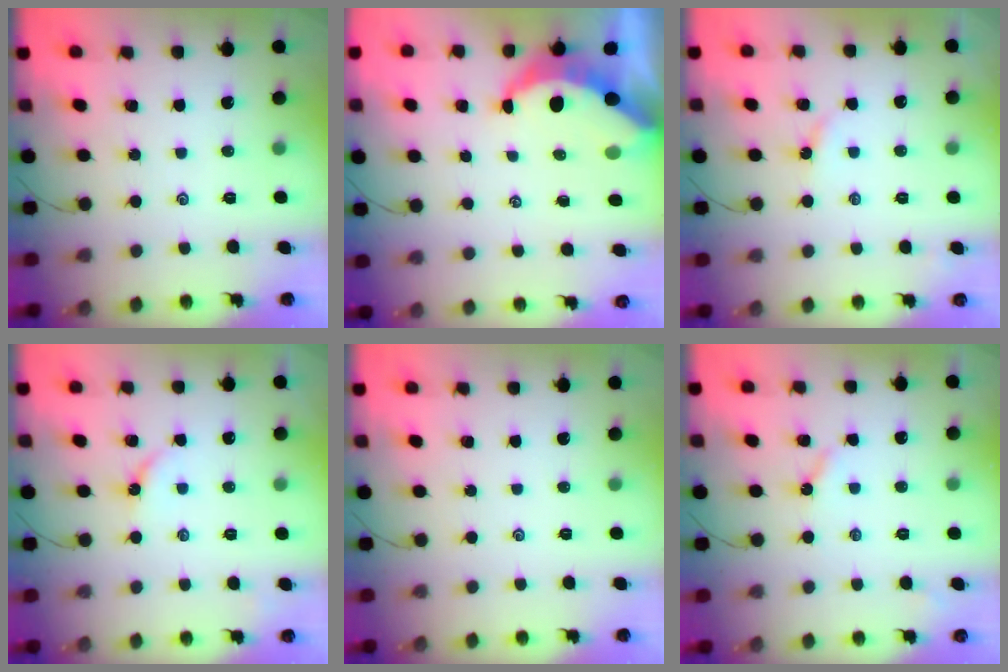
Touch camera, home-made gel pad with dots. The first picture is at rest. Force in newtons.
{"total": 7.6, "press": 7.5, "slide": 0.8}
{"total": 3.0, "press": 2.9, "slide": 0.5}
{"total": 5.7, "press": 5.7, "slide": 0.7}
{"total": 0.0}
{"total": 3.5, "press": 3.4, "slide": 0.7}